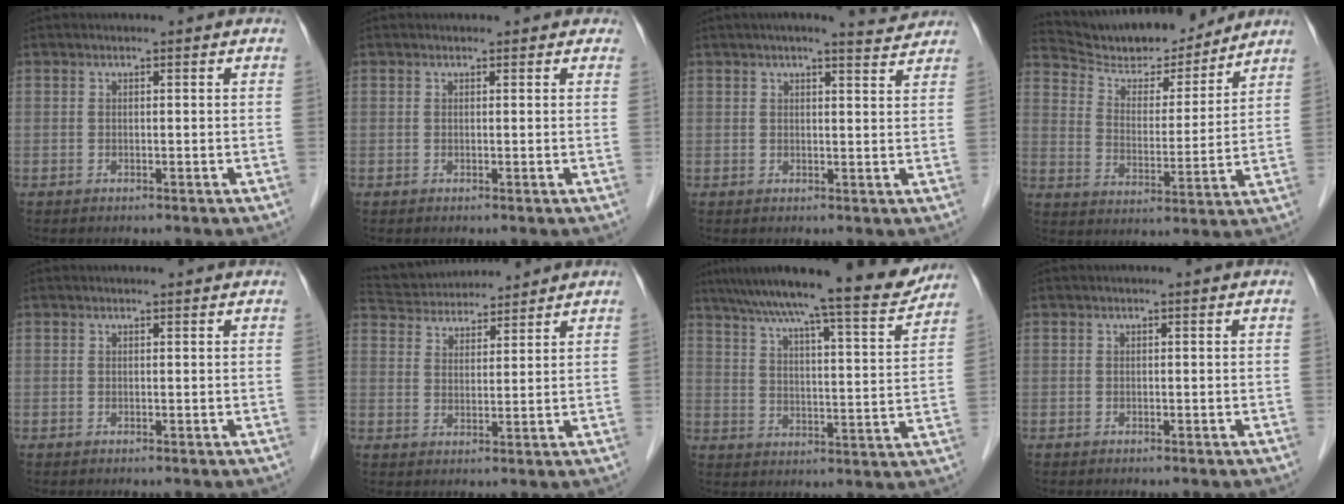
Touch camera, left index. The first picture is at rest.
{"total": 2.6, "force": [2.2, 1.3, 0.5], "torque": [0.005, 0.007, 0.015]}
{"total": 4.9, "force": [4.5, 0.4, 2.0], "torque": [-0.031, 0.006, 0.048]}
{"total": 15.2, "force": [14.3, 2.9, 4.2], "torque": [-0.071, -0.005, 0.228]}
{"total": 0.6, "force": [0.6, 0.2, 0.0], "torque": [-0.008, 0.005, 0.009]}
{"total": 11.1, "force": [10.4, 2.4, 2.8], "torque": [-0.053, 0.032, 0.176]}
{"total": 18.7, "force": [16.3, 0.9, 9.1], "torque": [-0.140, -0.009, 0.230]}
{"total": 0.0}